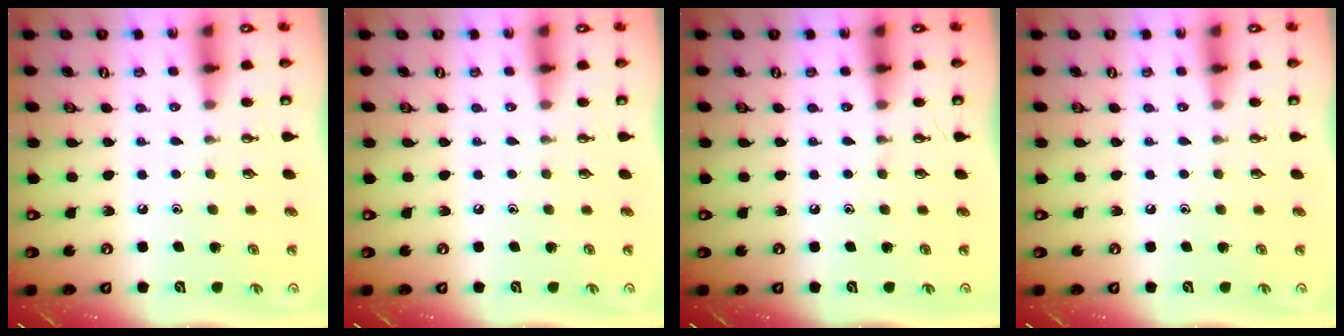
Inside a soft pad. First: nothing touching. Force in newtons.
{"total": 0.0}
{"total": 0.0}
{"total": 0.0}